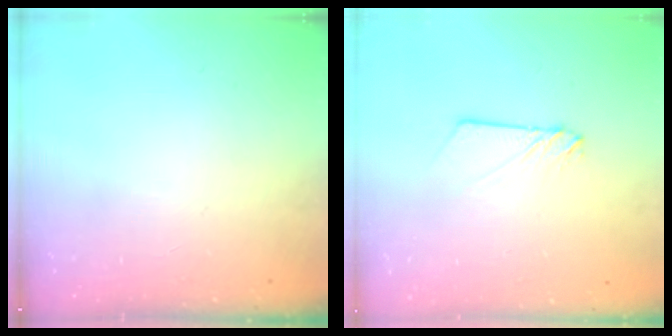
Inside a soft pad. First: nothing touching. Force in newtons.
{"total": 2.9, "press": 2.9, "slide": 0.4}